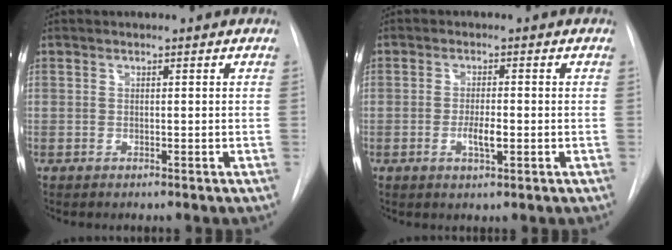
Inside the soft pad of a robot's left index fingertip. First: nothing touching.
{"total": 3.0, "force": [-0.8, 0.7, 2.7], "torque": [-0.052, 0.000, -0.012]}